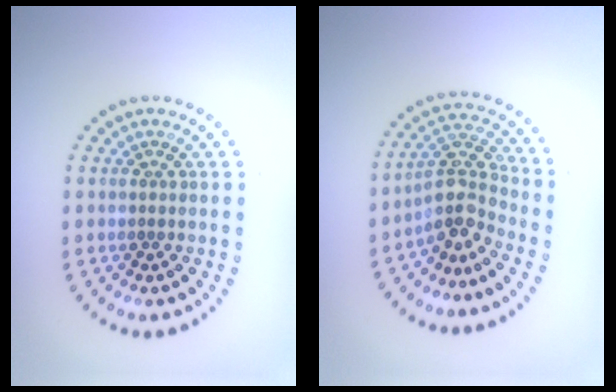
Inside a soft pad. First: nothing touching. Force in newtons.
{"total": 3.8, "press": 2.8, "slide": 2.7}